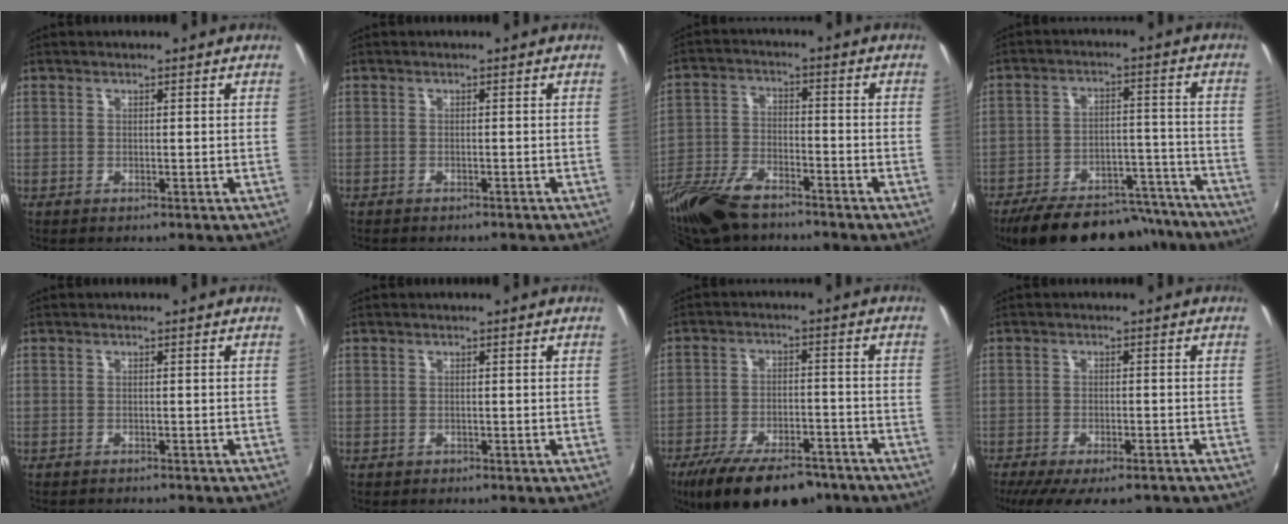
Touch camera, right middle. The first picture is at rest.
{"total": 2.4, "force": [-2.1, 0.6, 0.9], "torque": [-0.022, -0.010, -0.029]}
{"total": 14.7, "force": [-11.4, 5.6, 7.5], "torque": [-0.179, -0.025, -0.222]}
{"total": 21.6, "force": [-18.3, 7.6, 8.4], "torque": [-0.153, 0.024, -0.237]}
{"total": 1.8, "force": [-1.7, 0.2, 0.6], "torque": [-0.016, -0.010, -0.025]}
{"total": 0.0}
{"total": 17.7, "force": [-13.1, 6.8, 9.8], "torque": [-0.189, -0.025, -0.194]}
{"total": 13.1, "force": [-9.8, 4.4, 7.4], "torque": [-0.150, -0.044, -0.146]}